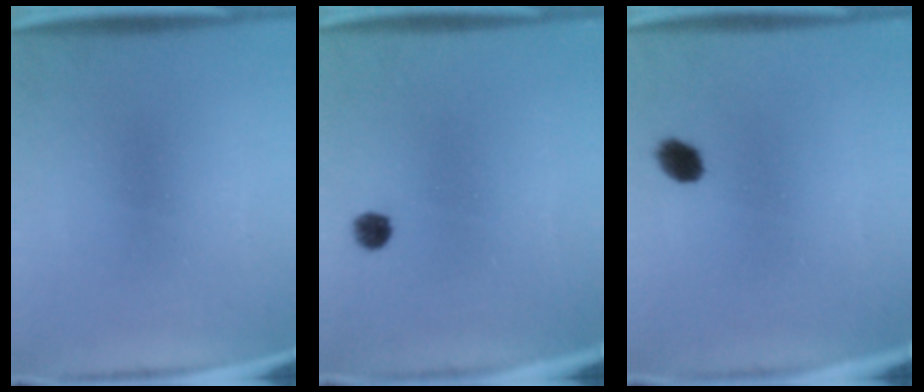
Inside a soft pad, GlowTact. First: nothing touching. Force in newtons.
{"total": 2.3}
{"total": 3.7}